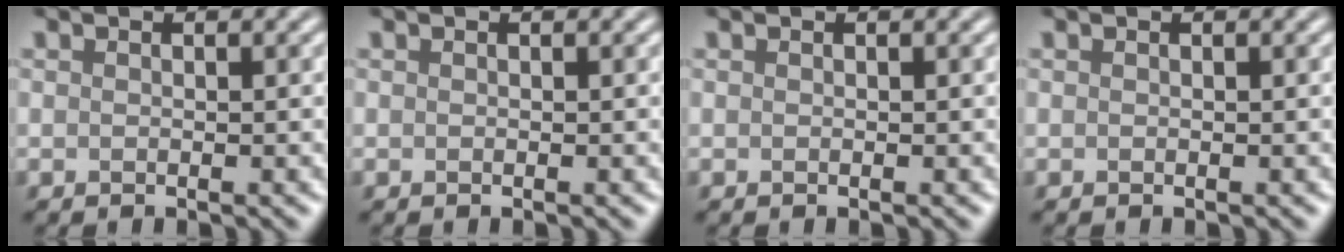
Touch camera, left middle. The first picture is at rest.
{"total": 0.0}
{"total": 0.0}
{"total": 0.0}